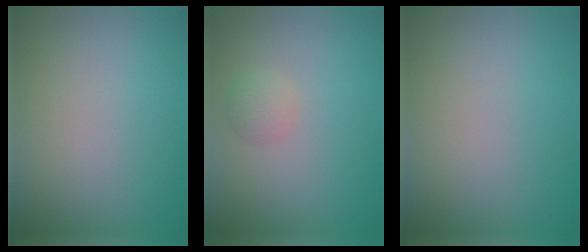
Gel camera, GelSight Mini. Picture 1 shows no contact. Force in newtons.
{"total": 1.4, "press": 1.4, "slide": 0.1}
{"total": 0.0}